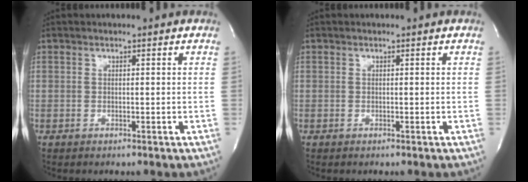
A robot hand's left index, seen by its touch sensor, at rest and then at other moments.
{"total": 0.0}